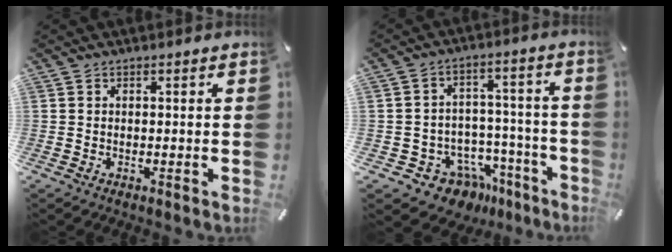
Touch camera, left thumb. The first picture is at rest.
{"total": 8.1, "force": [-4.9, 6.2, 1.8], "torque": [-0.028, 0.030, -0.078]}